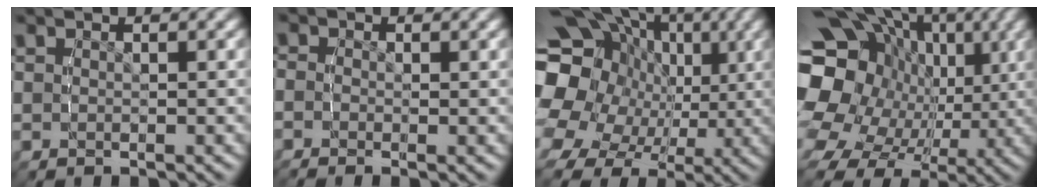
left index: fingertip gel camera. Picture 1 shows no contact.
{"total": 1.1, "force": [-0.4, 1.0, 0.3], "torque": [-0.002, 0.006, -0.022]}
{"total": 15.4, "force": [0.3, 12.9, 8.4], "torque": [-0.171, -0.039, 0.000]}
{"total": 17.3, "force": [-0.4, 14.4, 9.6], "torque": [-0.192, -0.056, -0.002]}